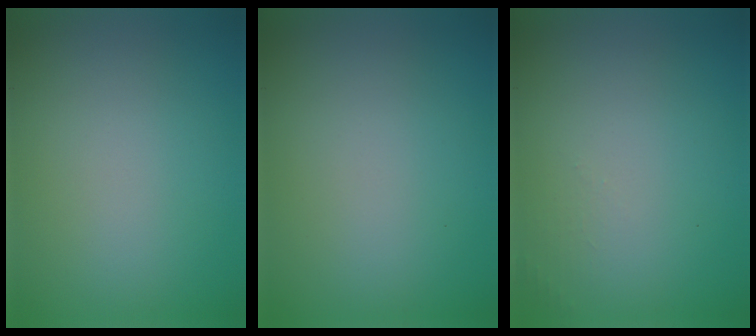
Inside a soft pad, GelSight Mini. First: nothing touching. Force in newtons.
{"total": 0.0}
{"total": 0.7, "press": 0.6, "slide": 0.1}